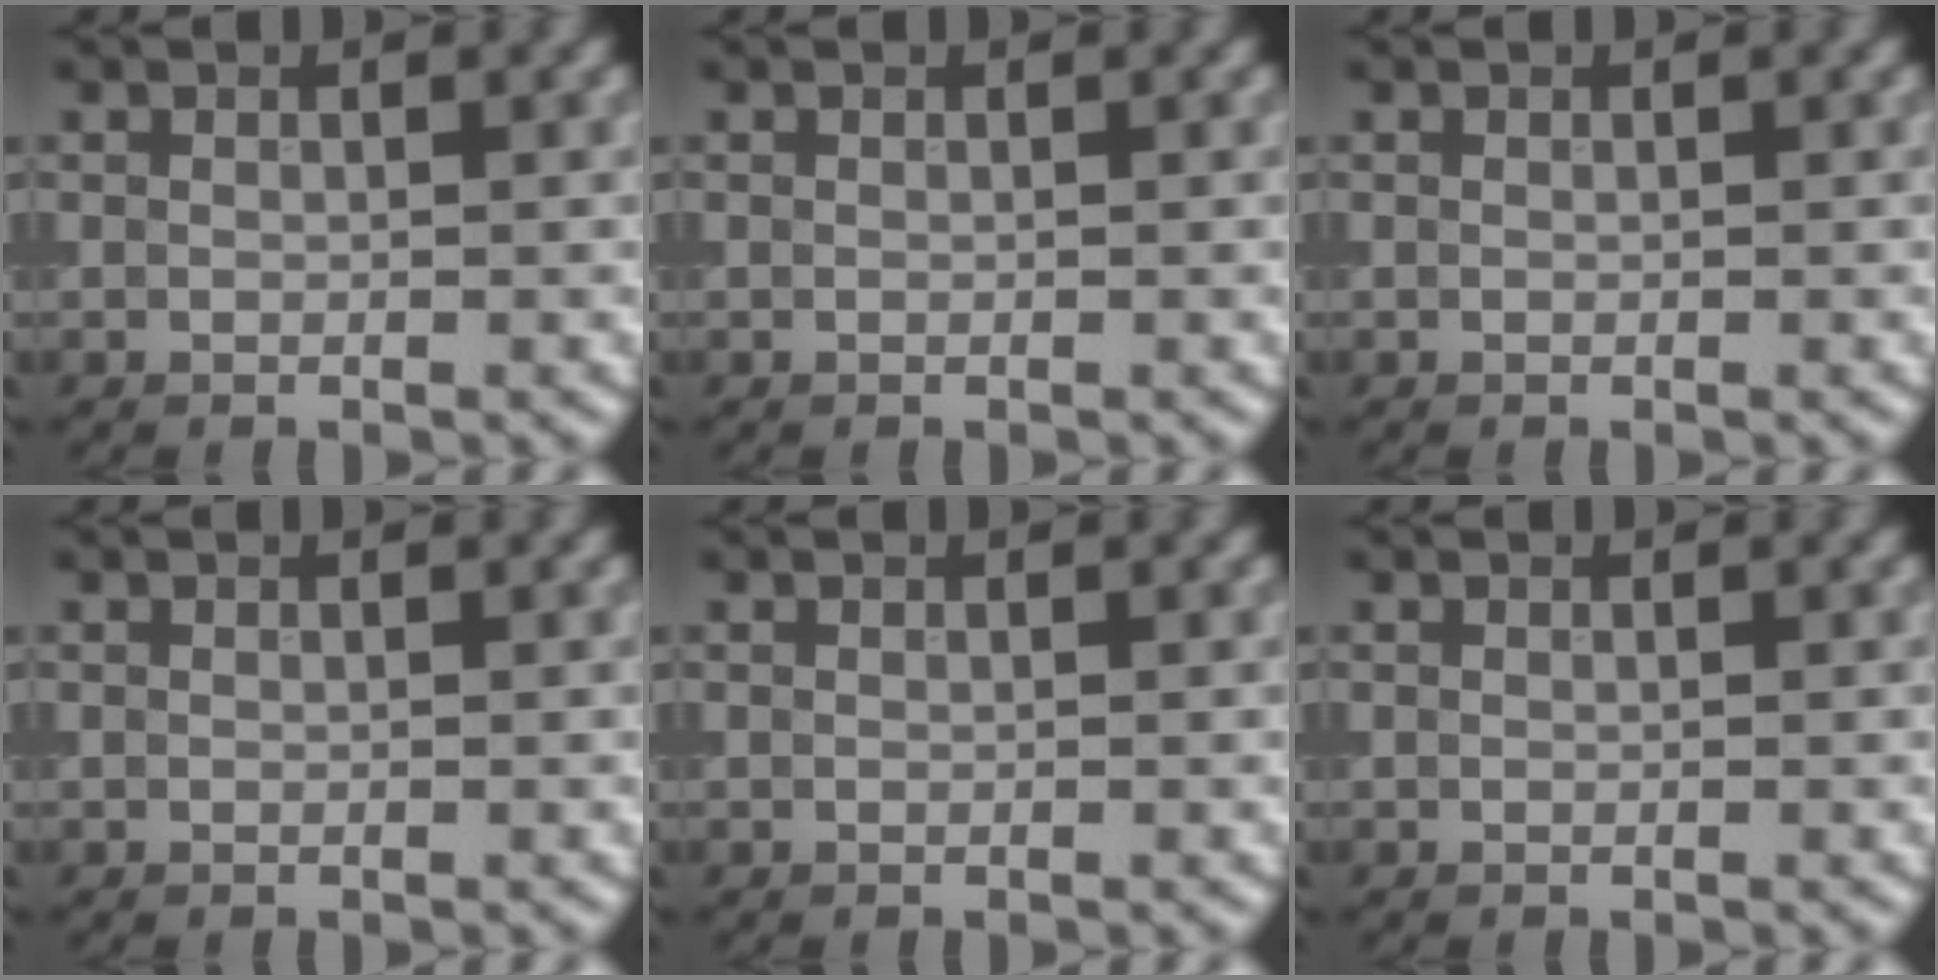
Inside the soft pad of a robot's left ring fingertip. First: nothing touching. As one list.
[{"total": 0.0}, {"total": 0.0}, {"total": 0.0}, {"total": 0.0}, {"total": 0.0}]